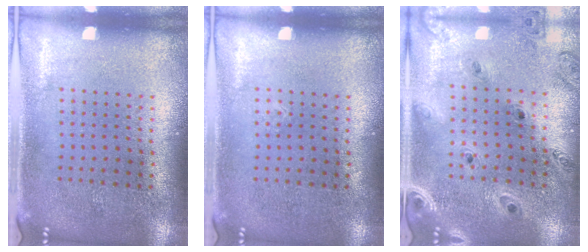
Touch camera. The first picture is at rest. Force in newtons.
{"total": 0.0}
{"total": 1.2, "press": 1.2, "slide": 0.2}